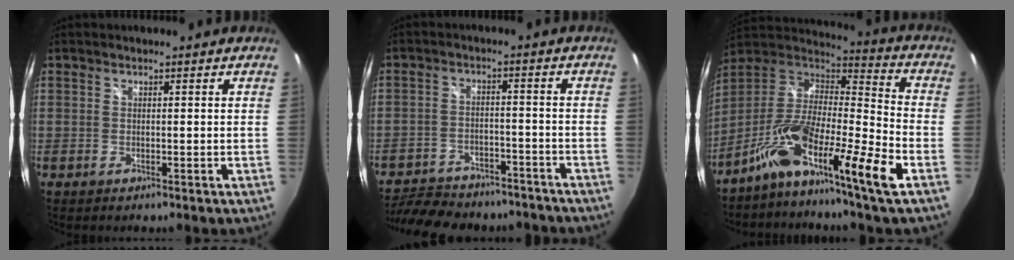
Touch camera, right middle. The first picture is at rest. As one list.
[{"total": 19.4, "force": [-16.3, 7.3, 7.6], "torque": [-0.167, 0.001, -0.220]}, {"total": 16.0, "force": [-9.0, 0.8, 13.2], "torque": [-0.243, -0.015, -0.180]}]